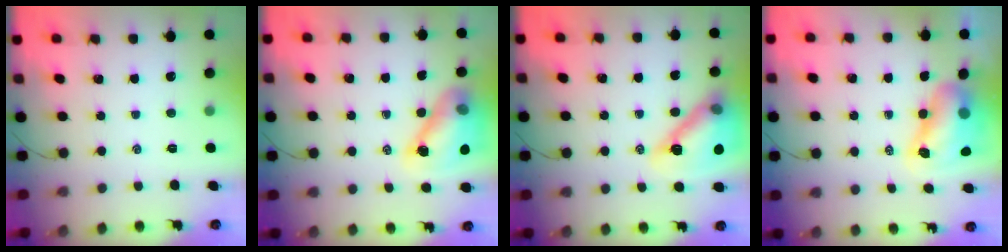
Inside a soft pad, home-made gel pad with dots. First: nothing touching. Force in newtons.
{"total": 13.8, "press": 13.2, "slide": 4.1}
{"total": 18.4, "press": 18.1, "slide": 2.8}
{"total": 9.7, "press": 9.4, "slide": 2.6}